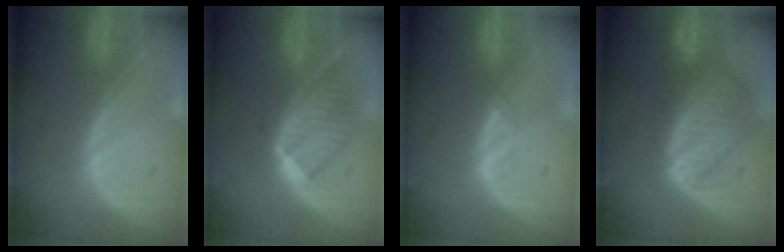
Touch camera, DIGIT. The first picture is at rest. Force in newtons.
{"total": 6.5, "press": 6.2, "slide": 2.1}
{"total": 1.0, "press": 0.9, "slide": 0.5}
{"total": 8.7, "press": 7.7, "slide": 4.1}